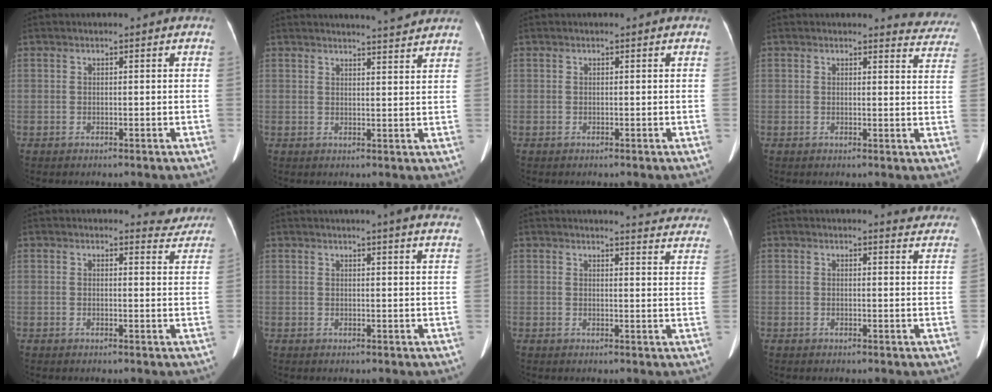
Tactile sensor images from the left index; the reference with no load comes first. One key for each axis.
{"total": 6.1, "fx": 5.9, "fy": -0.4, "fz": 1.8, "tx": -0.033, "ty": -0.003, "tz": 0.065}
{"total": 0.0}
{"total": 6.1, "fx": 6.0, "fy": 1.3, "fz": 0.1, "tx": 0.021, "ty": -0.032, "tz": 0.035}
{"total": 4.0, "fx": 3.8, "fy": 1.0, "fz": -0.2, "tx": 0.013, "ty": -0.024, "tz": 0.024}
{"total": 11.3, "fx": 10.2, "fy": 0.0, "fz": 4.8, "tx": -0.056, "ty": -0.017, "tz": 0.098}
{"total": 14.6, "fx": 14.4, "fy": 1.2, "fz": 2.5, "tx": -0.002, "ty": -0.081, "tz": 0.129}
{"total": 5.3, "fx": 5.1, "fy": 0.7, "fz": 0.9, "tx": -0.002, "ty": -0.015, "tz": 0.034}